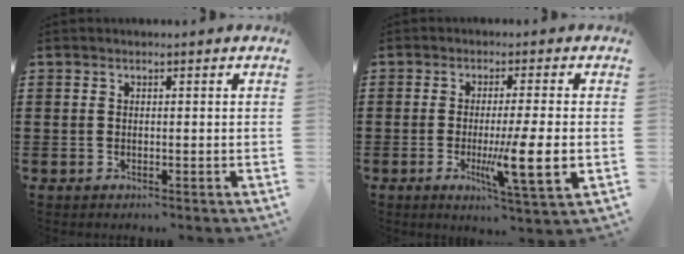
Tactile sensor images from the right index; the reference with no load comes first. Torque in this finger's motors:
{"motor_torque": [2.14, 0.00, 0.90, 0.21]}